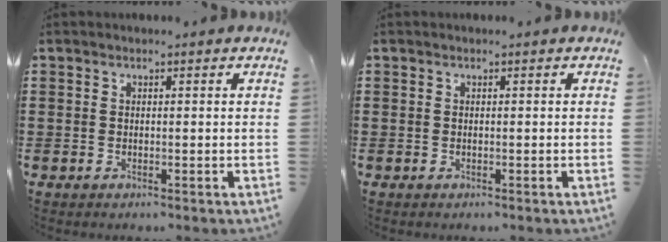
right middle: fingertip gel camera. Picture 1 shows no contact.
{"total": 0.0}